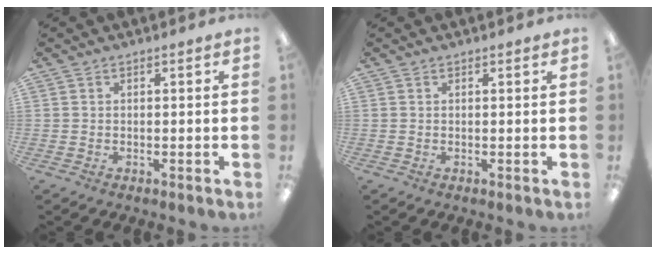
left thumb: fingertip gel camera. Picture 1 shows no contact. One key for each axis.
{"total": 0.0}